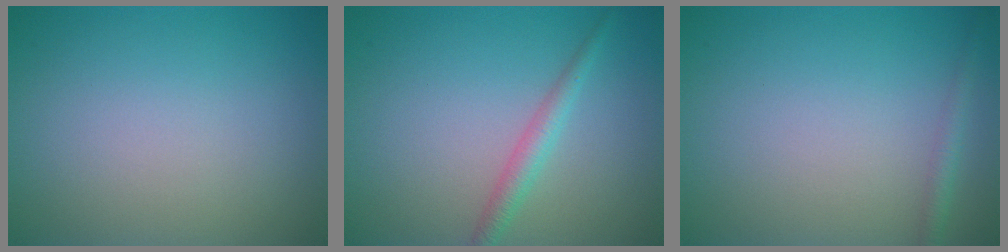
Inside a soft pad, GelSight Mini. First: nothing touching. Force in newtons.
{"total": 2.0, "press": 2.0, "slide": 0.0}
{"total": 1.3, "press": 1.3, "slide": 0.0}